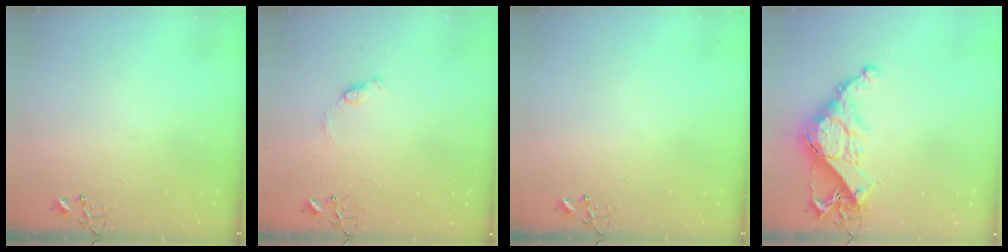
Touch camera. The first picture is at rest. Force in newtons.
{"total": 7.2, "press": 7.1, "slide": 0.8}
{"total": 0.0}
{"total": 15.7, "press": 15.7, "slide": 1.1}